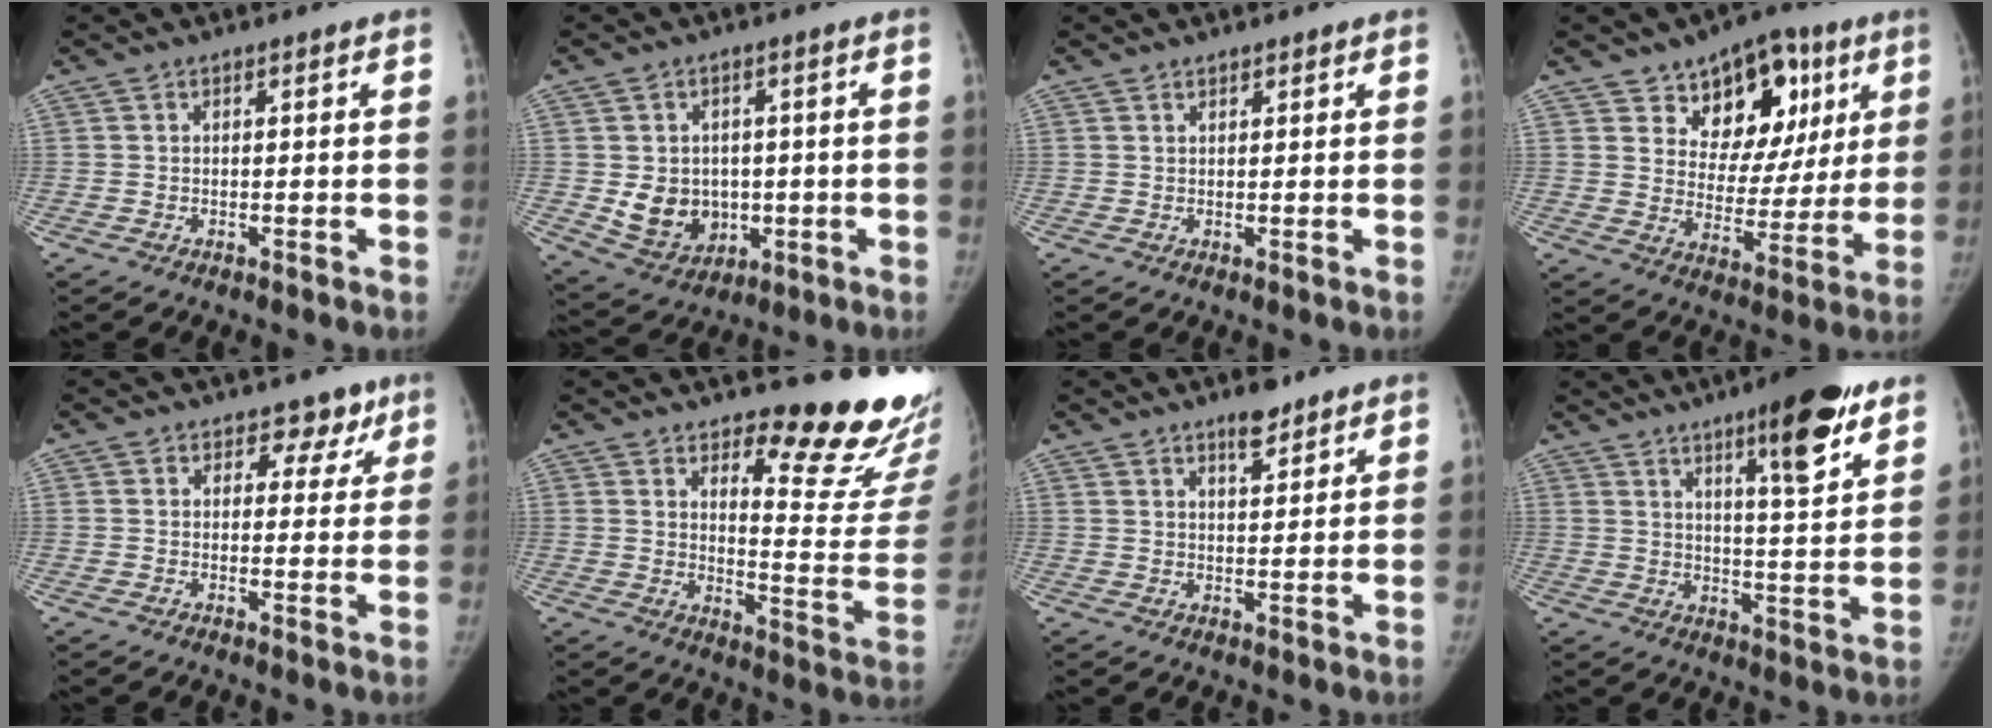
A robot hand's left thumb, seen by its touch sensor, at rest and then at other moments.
{"total": 9.2, "force": [-0.5, 7.8, 5.0], "torque": [-0.048, -0.007, 0.015]}
{"total": 1.1, "force": [1.0, 0.4, 0.2], "torque": [0.003, -0.007, 0.015]}
{"total": 16.5, "force": [8.3, 10.8, 9.4], "torque": [-0.068, -0.031, 0.129]}
{"total": 4.6, "force": [3.1, 3.3, 1.0], "torque": [0.024, -0.013, 0.037]}
{"total": 18.5, "force": [15.5, 4.2, 9.1], "torque": [-0.074, -0.170, 0.194]}
{"total": 5.0, "force": [3.8, 1.8, 2.7], "torque": [-0.027, -0.026, 0.060]}
{"total": 14.7, "force": [9.0, 3.0, 11.3], "torque": [-0.141, -0.048, 0.131]}